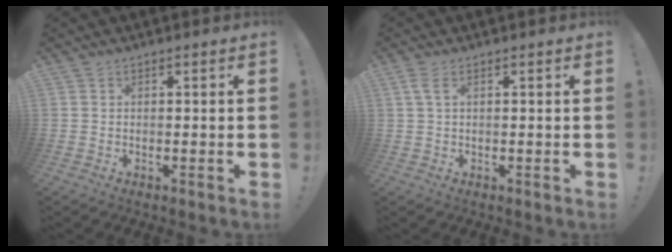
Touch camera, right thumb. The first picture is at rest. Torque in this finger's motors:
{"motor_torque": [0.11, 0.01, -0.25, 0.24, 0.02]}